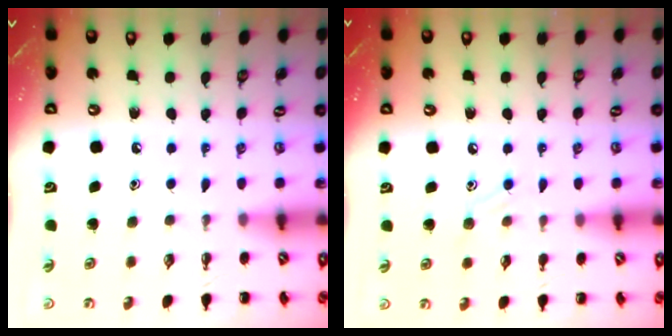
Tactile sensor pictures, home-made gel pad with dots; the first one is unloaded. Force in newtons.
{"total": 6.2, "press": 6.0, "slide": 1.7}